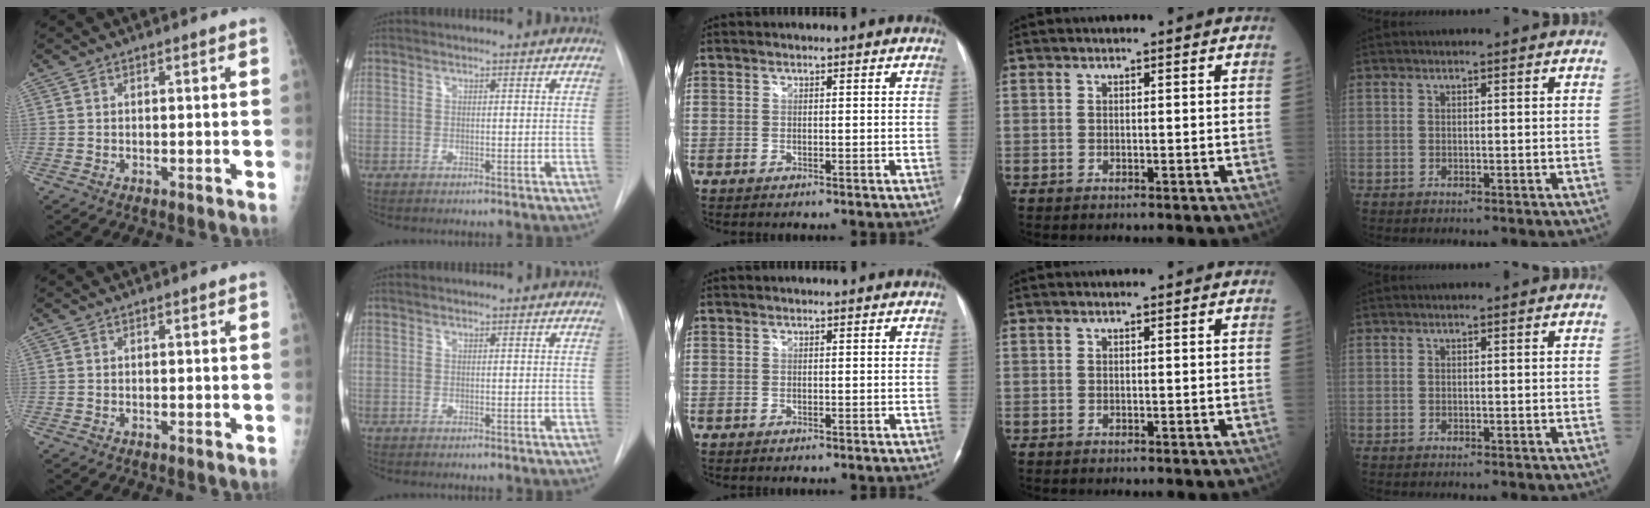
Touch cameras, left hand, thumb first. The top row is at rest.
{}